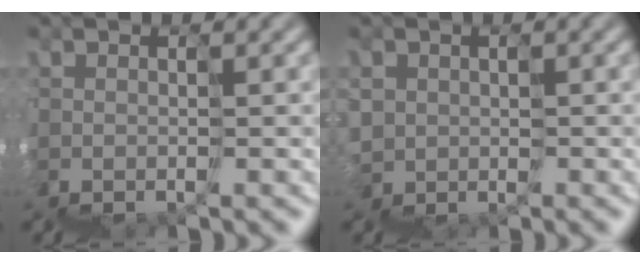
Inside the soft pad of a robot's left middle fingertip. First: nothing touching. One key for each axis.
{"total": 2.9, "fx": 1.4, "fy": 1.3, "fz": -2.2, "tx": 0.034, "ty": 0.022, "tz": 0.021}